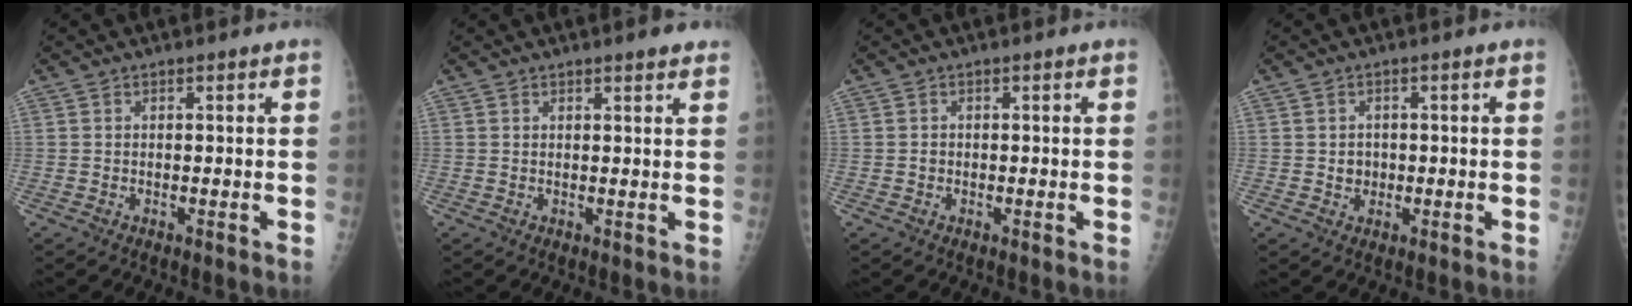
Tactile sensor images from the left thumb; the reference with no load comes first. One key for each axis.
{"total": 2.6, "fx": 1.9, "fy": 0.4, "fz": 1.7, "tx": -0.018, "ty": -0.005, "tz": 0.022}
{"total": 0.6, "fx": -0.1, "fy": 0.6, "fz": 0.2, "tx": 0.003, "ty": 0.004, "tz": -0.002}
{"total": 2.2, "fx": -0.2, "fy": 2.1, "fz": 0.8, "tx": 0.003, "ty": 0.005, "tz": 0.001}